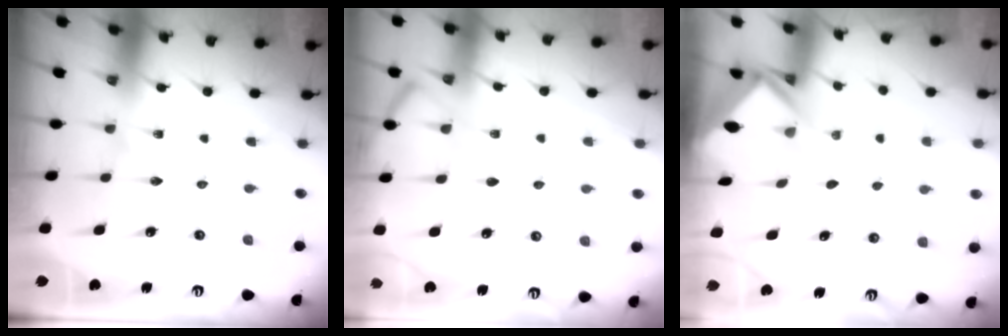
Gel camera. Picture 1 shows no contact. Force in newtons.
{"total": 4.9, "press": 4.9, "slide": 0.7}
{"total": 2.3, "press": 2.3, "slide": 0.1}